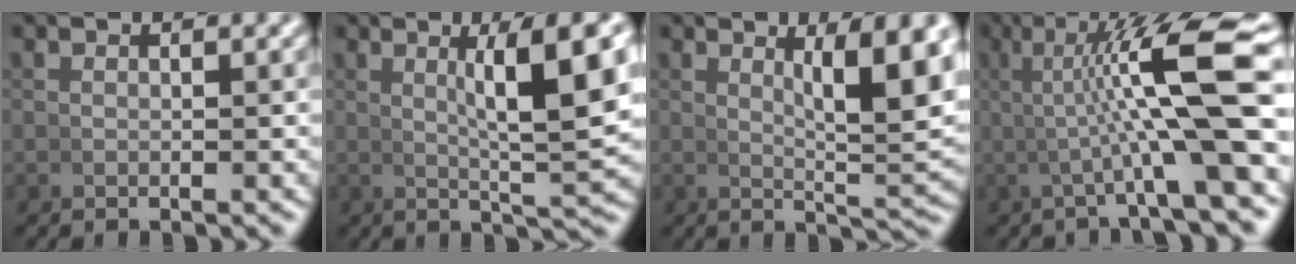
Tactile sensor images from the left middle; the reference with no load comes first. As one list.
[{"total": 7.1, "force": [2.1, 1.1, 6.7], "torque": [-0.085, 0.012, 0.032]}, {"total": 6.4, "force": [2.3, 1.4, 5.8], "torque": [-0.074, -0.004, 0.038]}, {"total": 7.6, "force": [1.6, 0.5, 7.4], "torque": [-0.100, 0.019, 0.017]}]